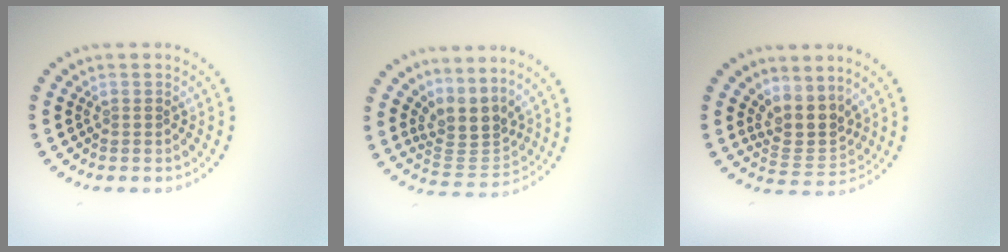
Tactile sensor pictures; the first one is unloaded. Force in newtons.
{"total": 3.5, "press": 2.4, "slide": 2.5}
{"total": 3.5, "press": 2.7, "slide": 2.3}